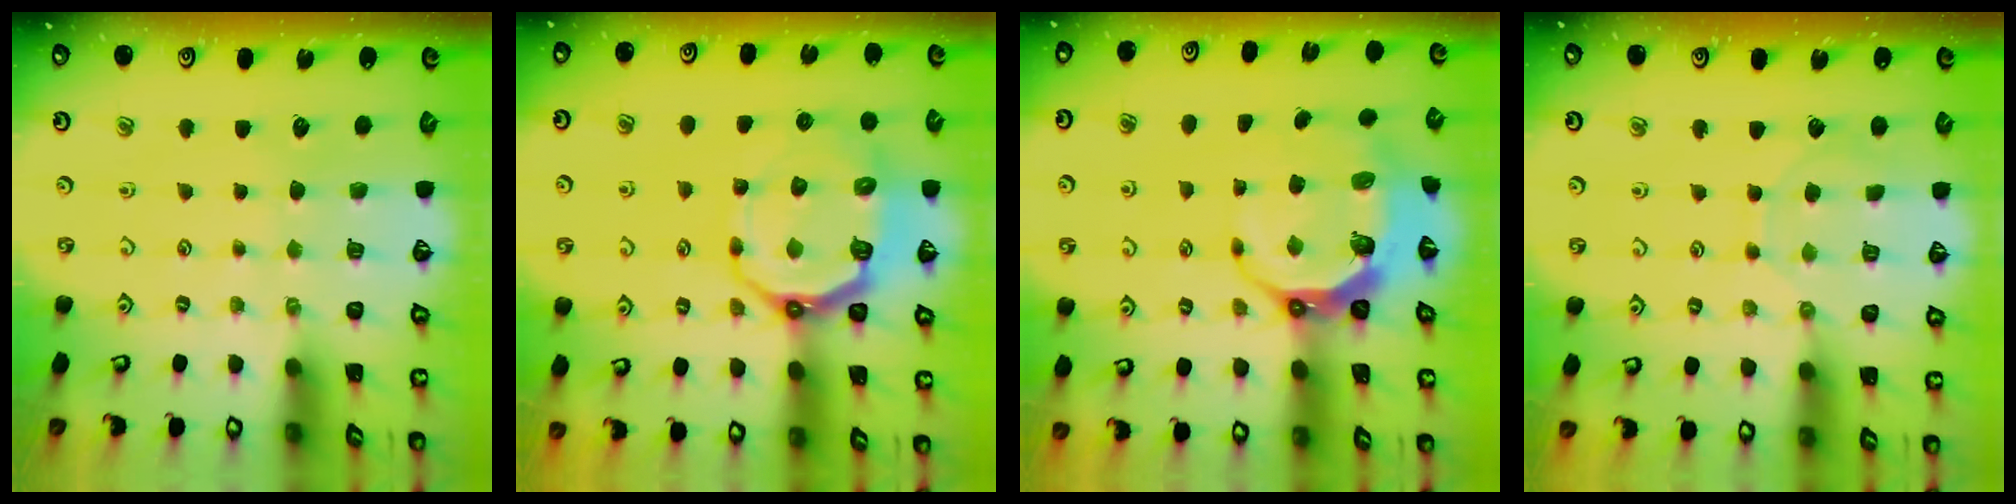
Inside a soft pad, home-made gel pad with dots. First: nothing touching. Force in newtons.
{"total": 13.2, "press": 12.6, "slide": 4.2}
{"total": 8.4, "press": 7.3, "slide": 4.2}
{"total": 6.5, "press": 6.5, "slide": 0.6}